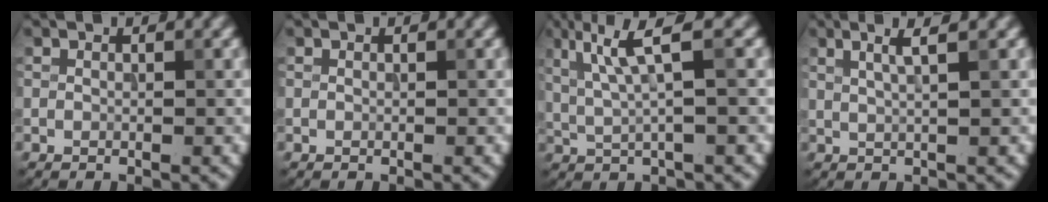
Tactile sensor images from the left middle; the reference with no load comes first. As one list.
[{"total": 0.0}, {"total": 5.0, "force": [1.8, 0.7, 4.6], "torque": [-0.098, 0.006, 0.041]}, {"total": 2.6, "force": [1.3, 0.6, 2.2], "torque": [-0.030, 0.003, 0.017]}]